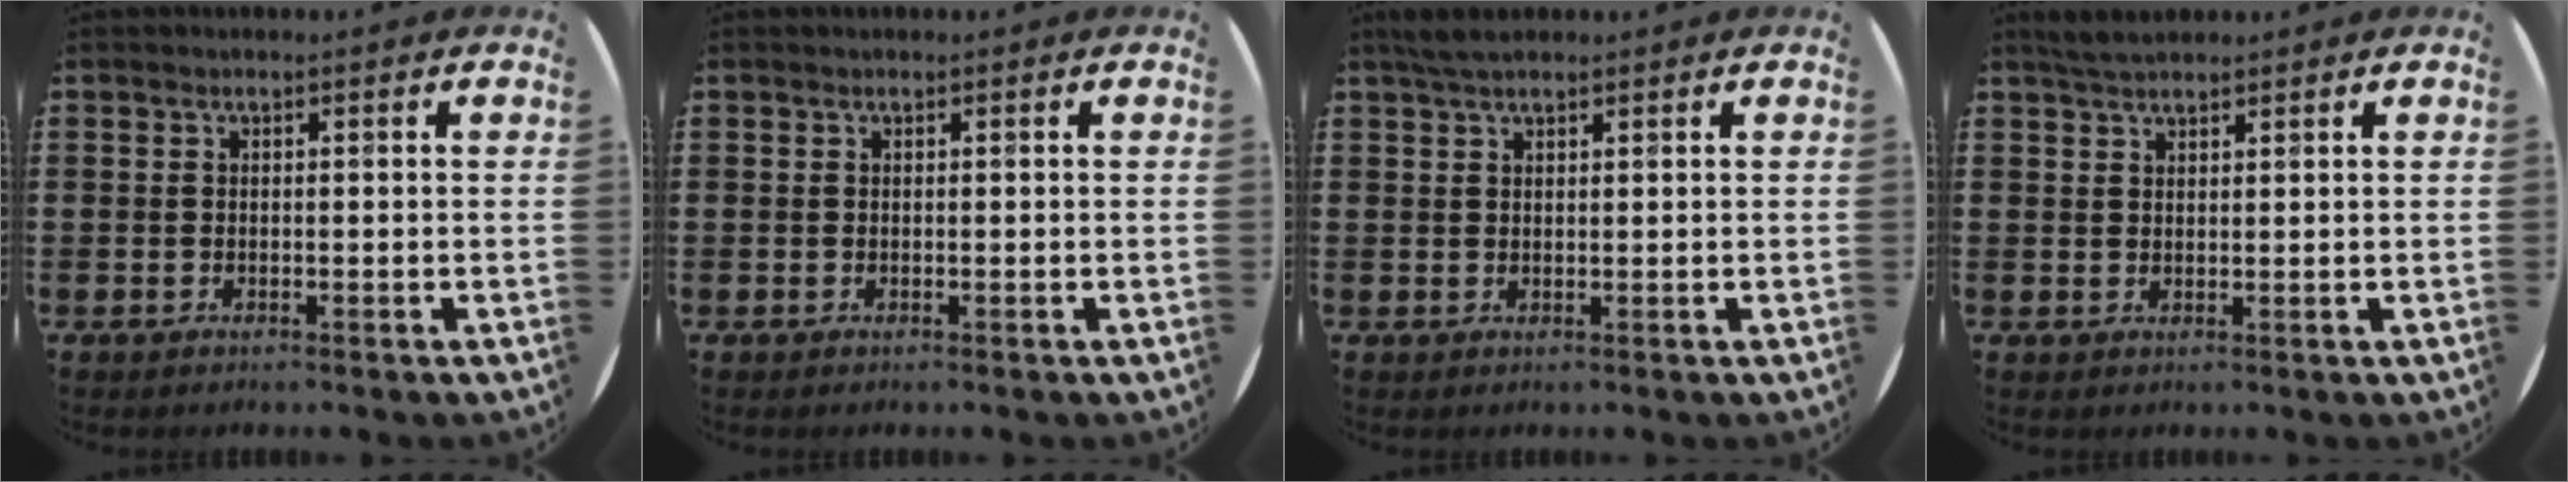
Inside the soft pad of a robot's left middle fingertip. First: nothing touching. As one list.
[{"total": 0.0}, {"total": 2.4, "force": [2.0, 0.5, 1.2], "torque": [-0.027, 0.005, 0.037]}, {"total": 2.7, "force": [2.4, 0.6, 1.0], "torque": [-0.024, 0.005, 0.046]}]